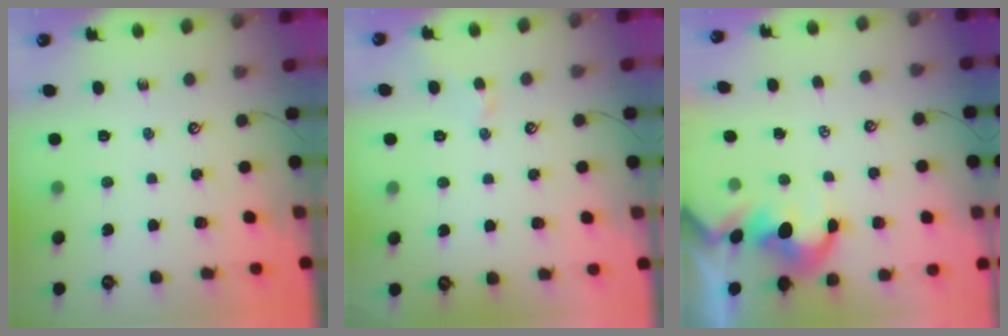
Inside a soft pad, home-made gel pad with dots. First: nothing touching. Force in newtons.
{"total": 0.8, "press": 0.7, "slide": 0.5}
{"total": 1.2, "press": 0.9, "slide": 0.8}